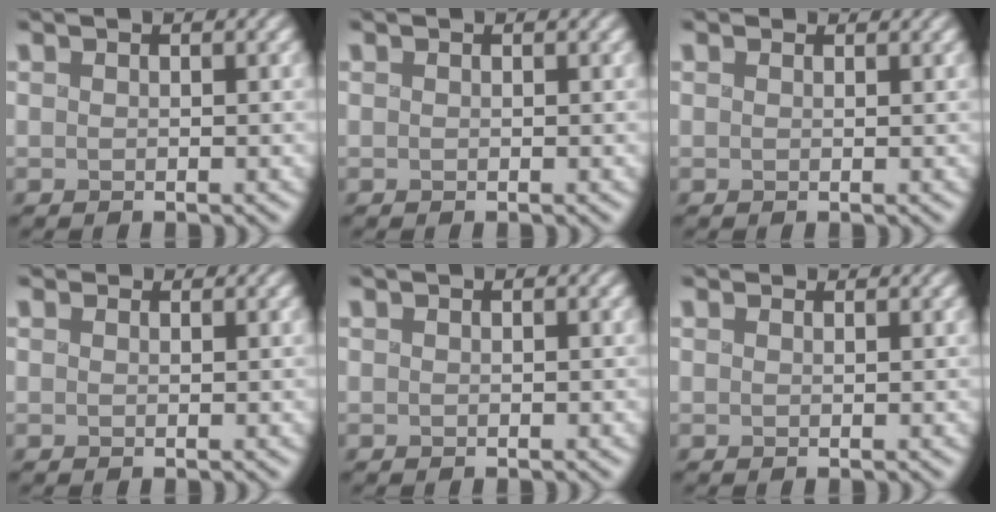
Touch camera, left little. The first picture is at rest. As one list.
[{"total": 0.0}, {"total": 1.4, "force": [1.1, 0.7, 0.4], "torque": [-0.008, -0.002, 0.021]}, {"total": 1.4, "force": [1.1, 0.7, 0.4], "torque": [-0.008, -0.004, 0.023]}, {"total": 0.0}, {"total": 1.6, "force": [1.4, 0.5, 0.4], "torque": [-0.007, 0.000, 0.023]}]